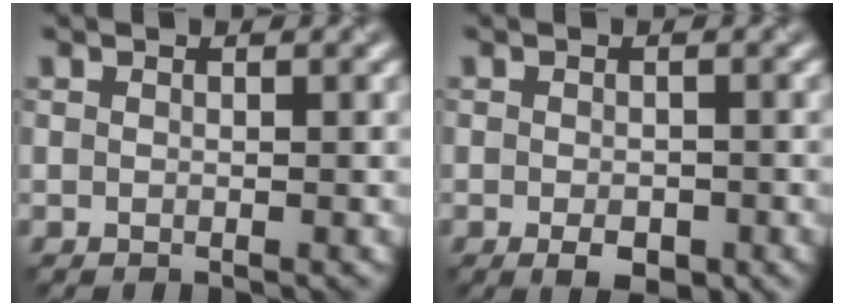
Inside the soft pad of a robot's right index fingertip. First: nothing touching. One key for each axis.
{"total": 2.4, "fx": -1.1, "fy": 1.2, "fz": 1.7, "tx": -0.027, "ty": -0.005, "tz": -0.015}